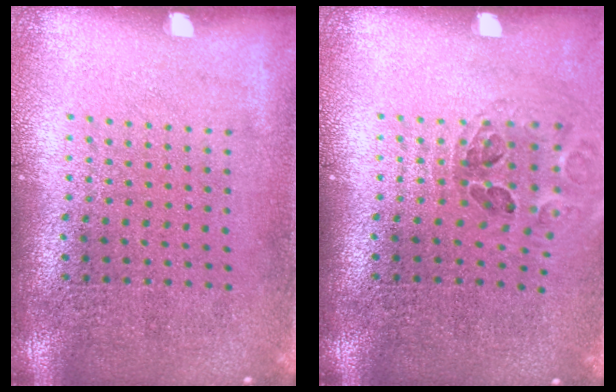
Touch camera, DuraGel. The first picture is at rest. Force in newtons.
{"total": 1.0, "press": 0.9, "slide": 0.1}